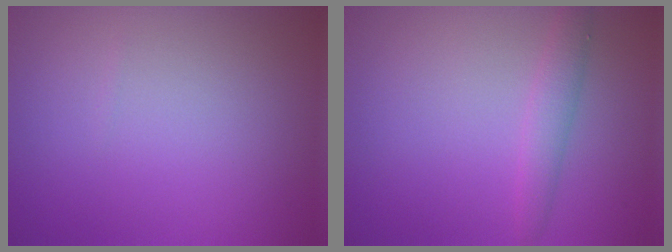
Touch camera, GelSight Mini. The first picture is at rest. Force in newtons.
{"total": 1.9, "press": 1.9, "slide": 0.1}